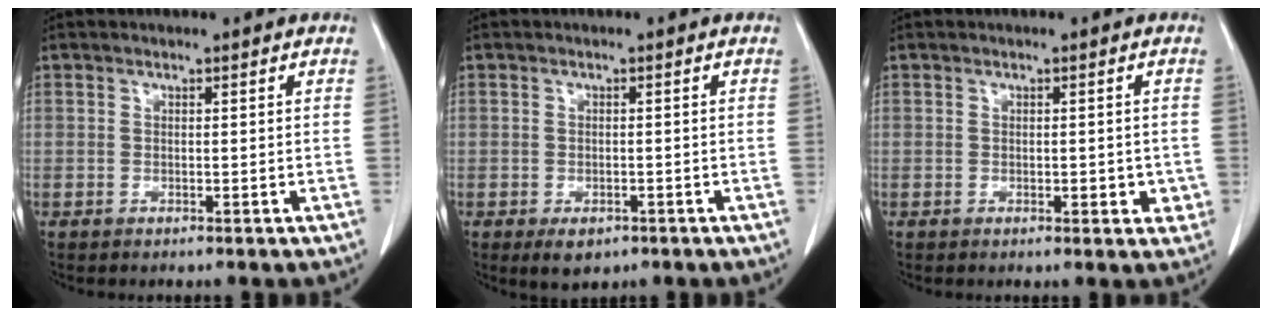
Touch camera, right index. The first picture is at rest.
{"total": 3.0, "force": [-1.7, 1.9, 1.7], "torque": [-0.023, -0.002, -0.014]}
{"total": 2.9, "force": [-0.4, 1.6, 2.3], "torque": [-0.017, 0.002, -0.001]}